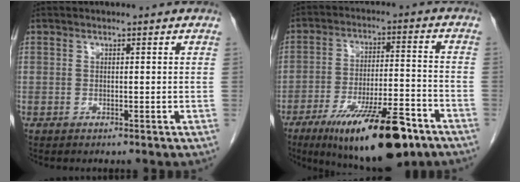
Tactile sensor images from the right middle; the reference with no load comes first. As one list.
[{"total": 17.7, "force": [-11.3, 4.1, 13.0], "torque": [-0.183, -0.011, -0.180]}]